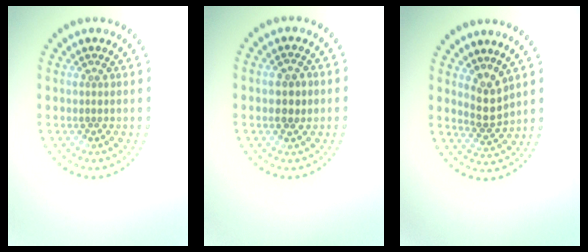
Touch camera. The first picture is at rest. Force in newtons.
{"total": 2.3, "press": 2.3, "slide": 0.2}
{"total": 2.3, "press": 1.9, "slide": 1.3}